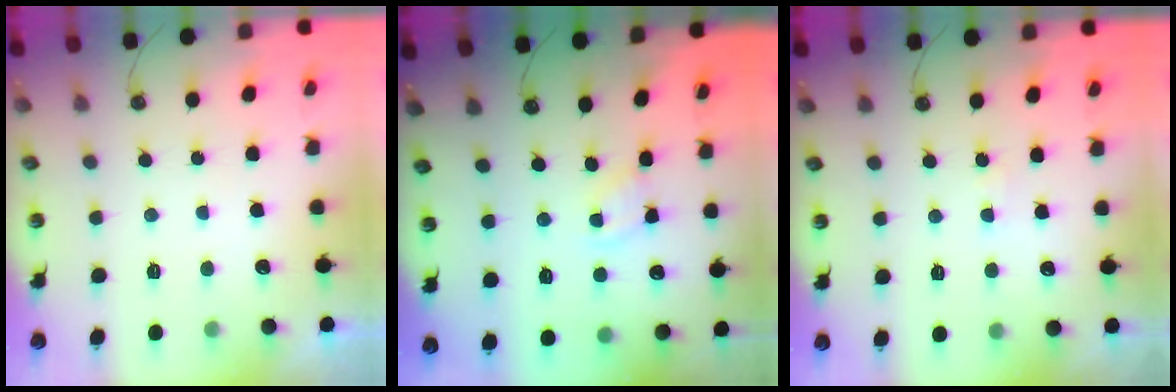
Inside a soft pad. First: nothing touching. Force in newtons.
{"total": 2.1, "press": 2.1, "slide": 0.4}
{"total": 1.5, "press": 1.5, "slide": 0.3}